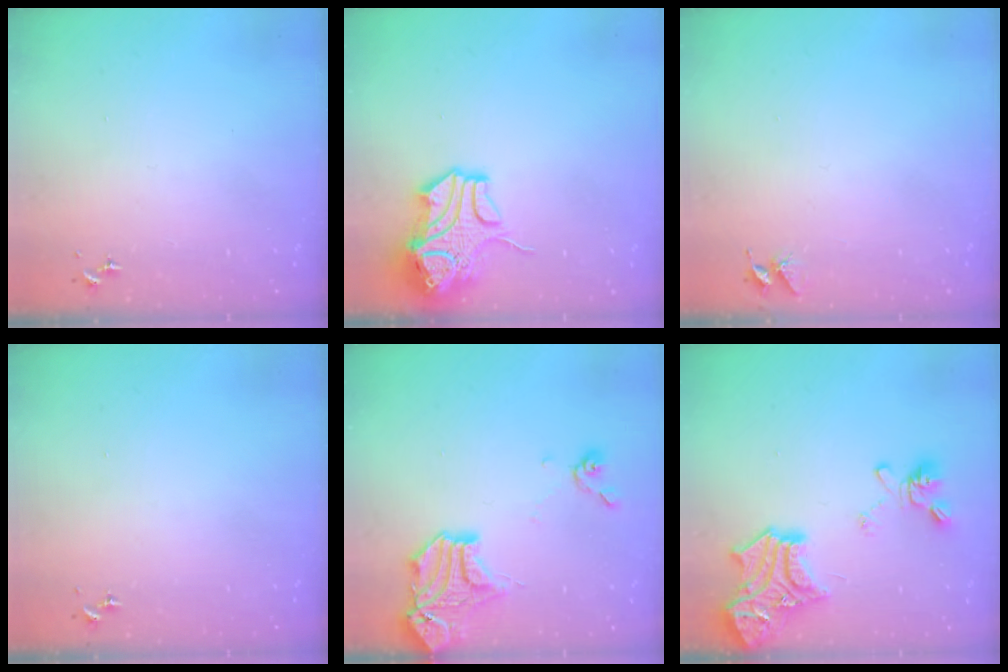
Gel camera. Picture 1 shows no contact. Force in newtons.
{"total": 13.5, "press": 13.4, "slide": 2.1}
{"total": 3.7, "press": 3.7, "slide": 0.3}
{"total": 0.0}
{"total": 15.6, "press": 15.4, "slide": 2.2}
{"total": 21.4, "press": 21.3, "slide": 1.8}